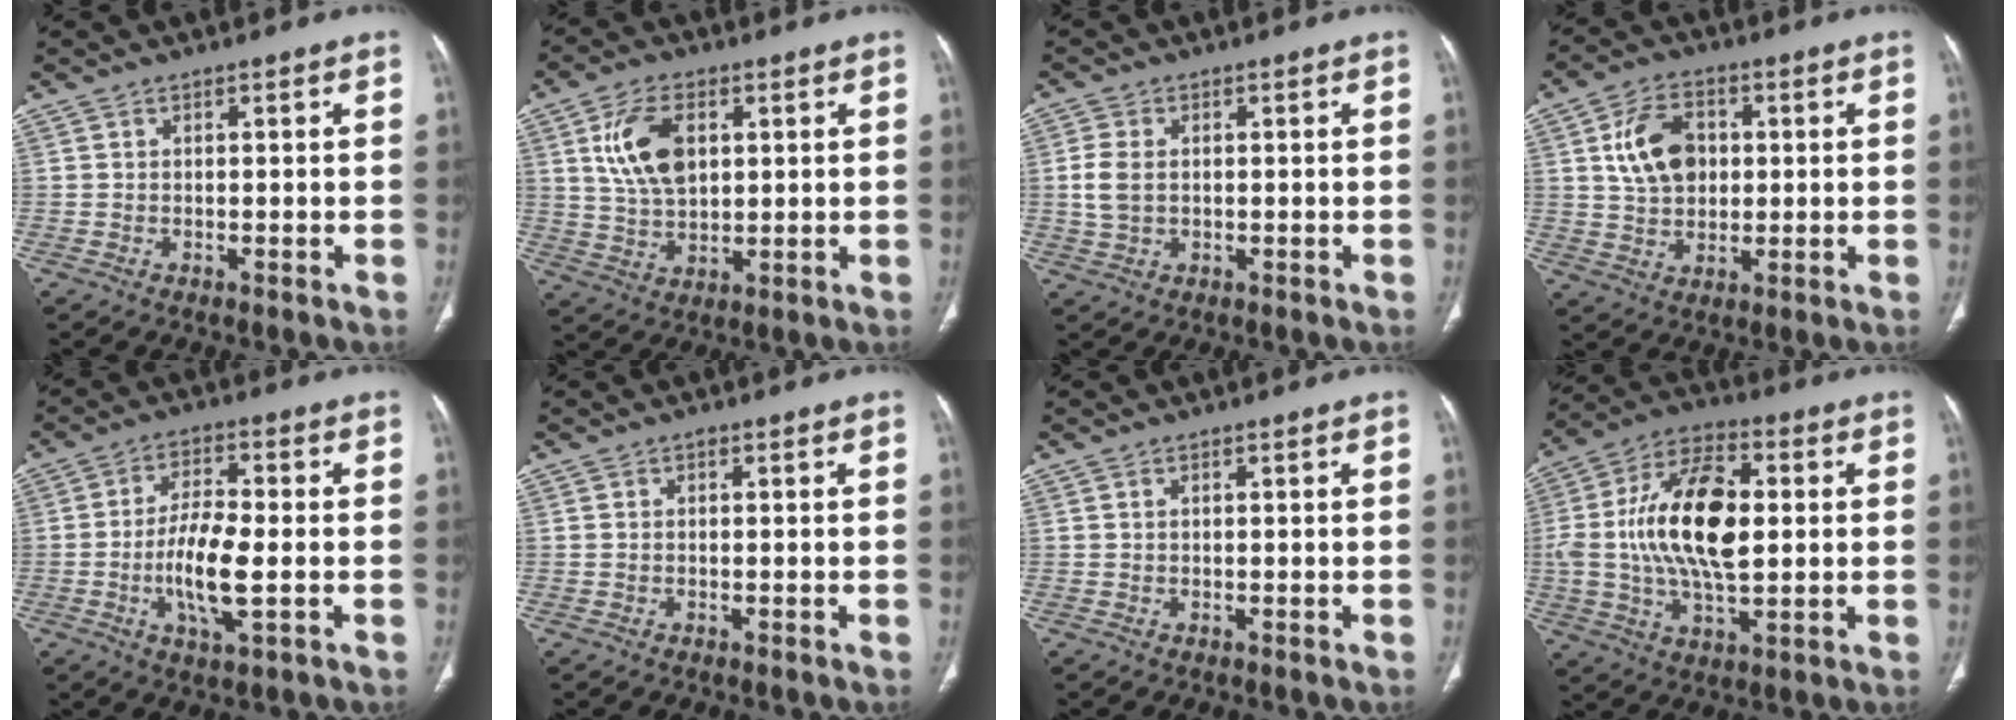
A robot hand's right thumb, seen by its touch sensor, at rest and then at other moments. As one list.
[{"total": 10.8, "force": [3.1, 6.5, 8.1], "torque": [-0.142, -0.007, 0.062]}, {"total": 4.7, "force": [0.2, 3.2, 3.4], "torque": [-0.082, 0.004, 0.006]}, {"total": 10.4, "force": [2.0, 7.4, 7.1], "torque": [-0.106, 0.001, 0.036]}, {"total": 10.0, "force": [-1.9, 3.2, 9.3], "torque": [-0.181, 0.002, -0.039]}, {"total": 0.6, "force": [0.0, 0.5, 0.4], "torque": [-0.006, 0.001, -0.001]}, {"total": 0.0}, {"total": 19.4, "force": [1.5, 9.8, 16.7], "torque": [-0.311, 0.013, 0.022]}]